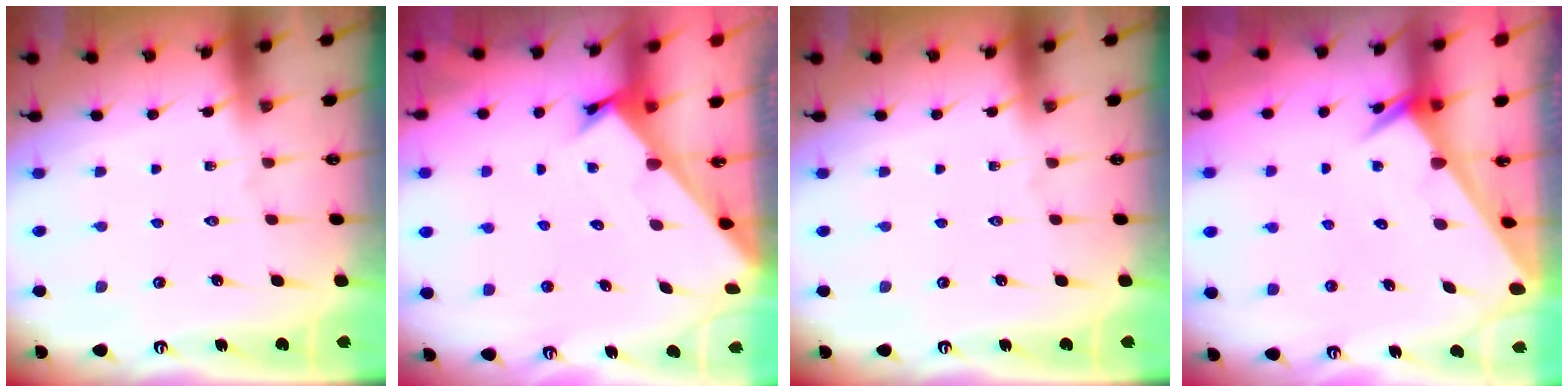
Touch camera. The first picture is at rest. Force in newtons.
{"total": 2.6, "press": 2.6, "slide": 0.3}
{"total": 0.0}
{"total": 2.4, "press": 2.4, "slide": 0.1}